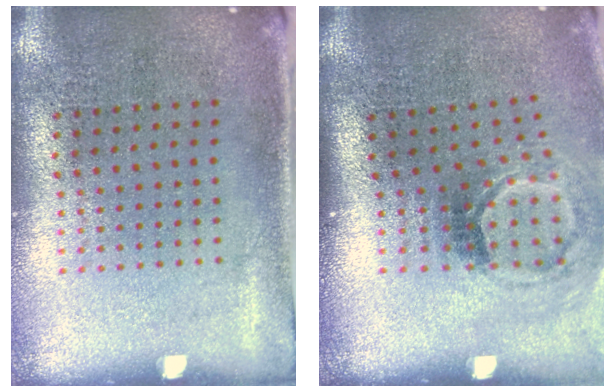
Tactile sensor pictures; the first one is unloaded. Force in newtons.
{"total": 1.8, "press": 1.2, "slide": 1.4}